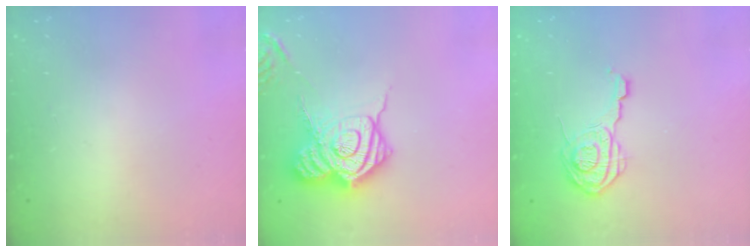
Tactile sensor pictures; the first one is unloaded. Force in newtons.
{"total": 18.9, "press": 18.9, "slide": 1.5}
{"total": 12.7, "press": 12.7, "slide": 1.0}